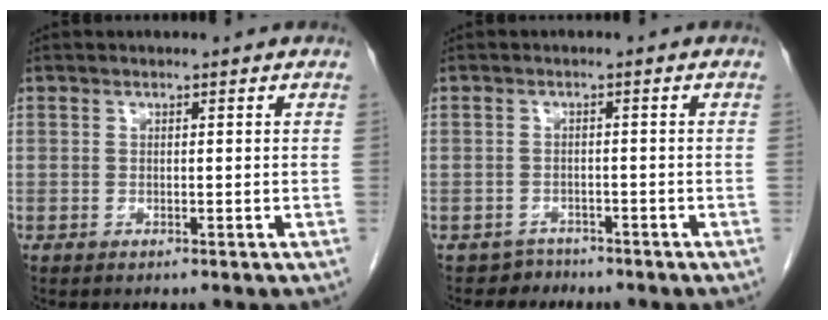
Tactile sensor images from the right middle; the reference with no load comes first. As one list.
[{"total": 2.2, "force": [-1.7, 1.0, -0.8], "torque": [0.012, 0.004, -0.030]}]